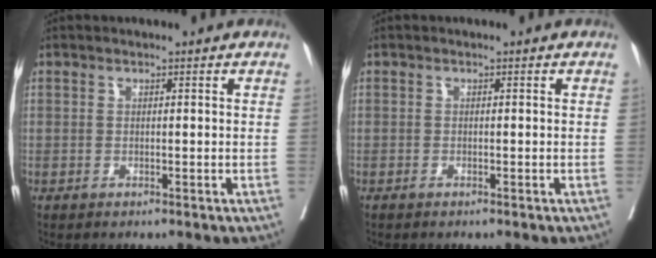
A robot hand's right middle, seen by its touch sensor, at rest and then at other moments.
{"total": 0.6, "force": [-0.5, 0.0, 0.3], "torque": [-0.007, -0.003, -0.010]}